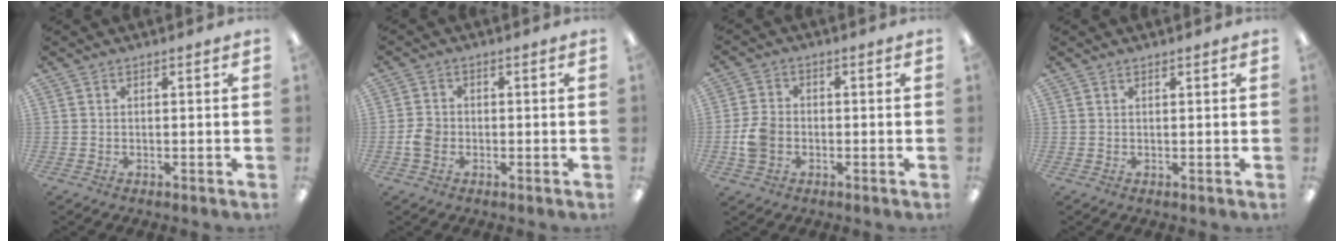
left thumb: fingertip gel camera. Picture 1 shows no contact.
{"total": 3.5, "force": [-1.0, 2.7, 2.0], "torque": [-0.033, 0.008, -0.017]}
{"total": 6.0, "force": [-1.4, 4.6, 3.5], "torque": [-0.063, 0.006, -0.026]}
{"total": 0.6, "force": [0.5, 0.1, 0.2], "torque": [-0.004, 0.001, 0.010]}